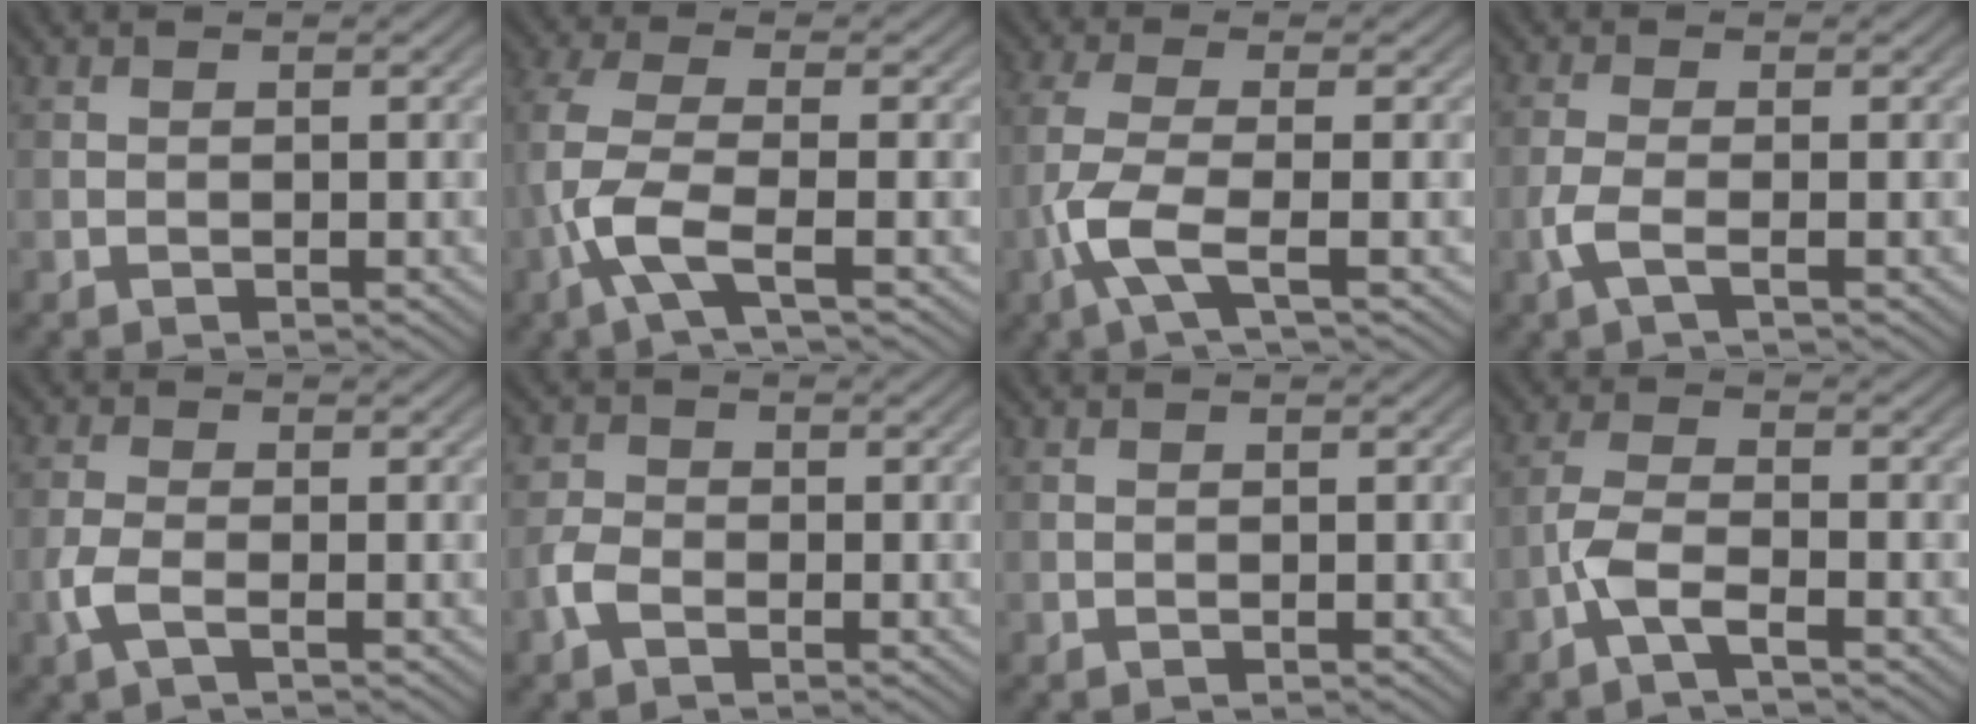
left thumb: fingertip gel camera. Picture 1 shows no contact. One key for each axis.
{"total": 6.2, "fx": -2.3, "fy": 1.5, "fz": 5.5, "tx": -0.130, "ty": 0.005, "tz": -0.066}
{"total": 5.6, "fx": -2.1, "fy": 1.1, "fz": 5.0, "tx": -0.116, "ty": 0.004, "tz": -0.058}
{"total": 2.9, "fx": -1.1, "fy": 0.7, "fz": 2.6, "tx": -0.065, "ty": 0.003, "tz": -0.033}
{"total": 3.0, "fx": -1.2, "fy": 1.0, "fz": 2.5, "tx": -0.067, "ty": 0.000, "tz": -0.034}
{"total": 2.8, "fx": -1.4, "fy": 1.8, "fz": 1.6, "tx": -0.038, "ty": 0.003, "tz": -0.039}
{"total": 0.0}
{"total": 4.1, "fx": -2.3, "fy": 0.9, "fz": 3.3, "tx": -0.077, "ty": 0.004, "tz": -0.061}